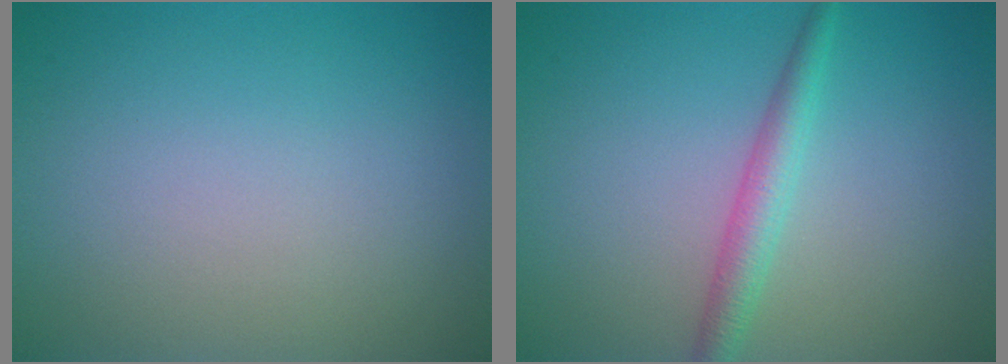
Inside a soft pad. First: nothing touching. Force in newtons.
{"total": 2.5, "press": 2.5, "slide": 0.0}